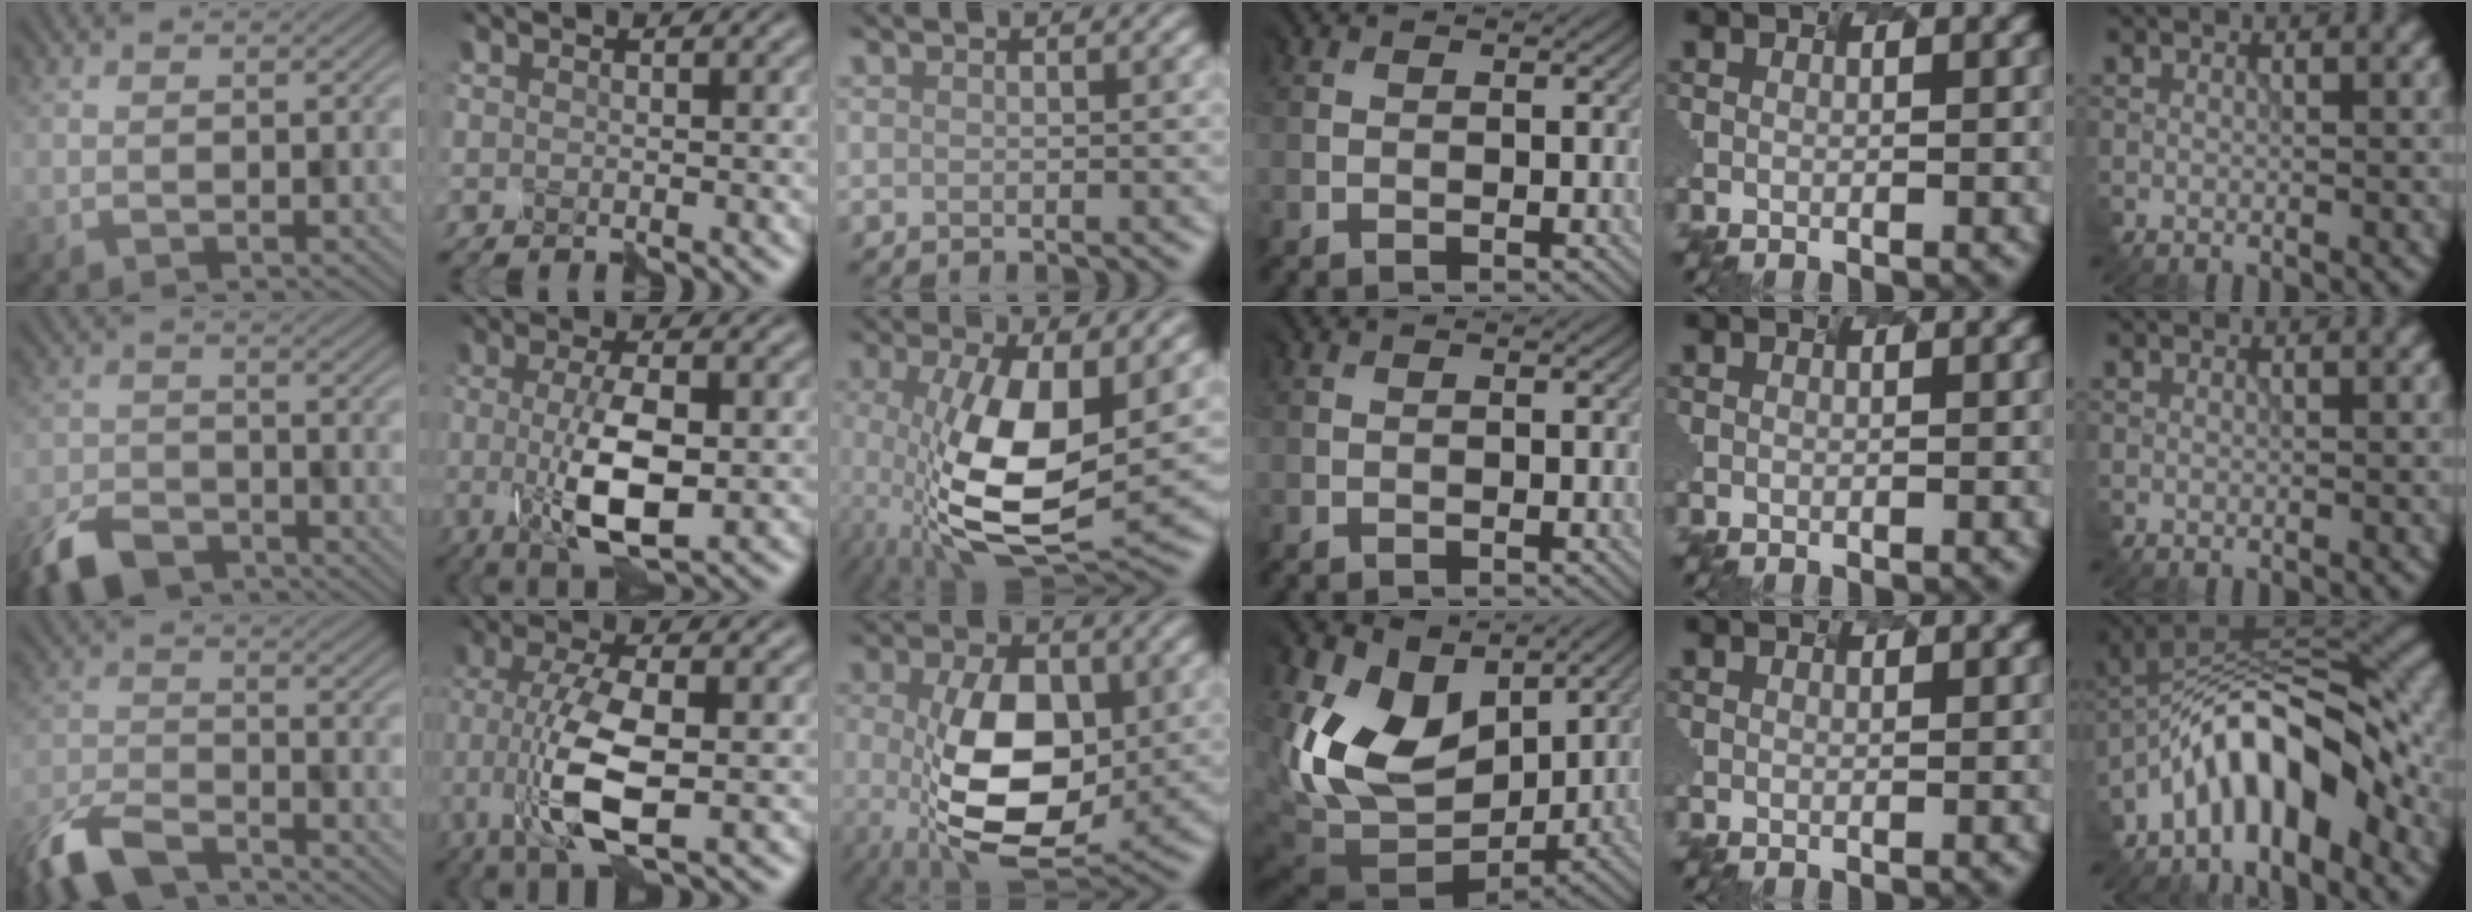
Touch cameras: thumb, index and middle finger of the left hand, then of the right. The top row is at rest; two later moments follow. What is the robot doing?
{"motion": "disassemble", "object": "markers"}